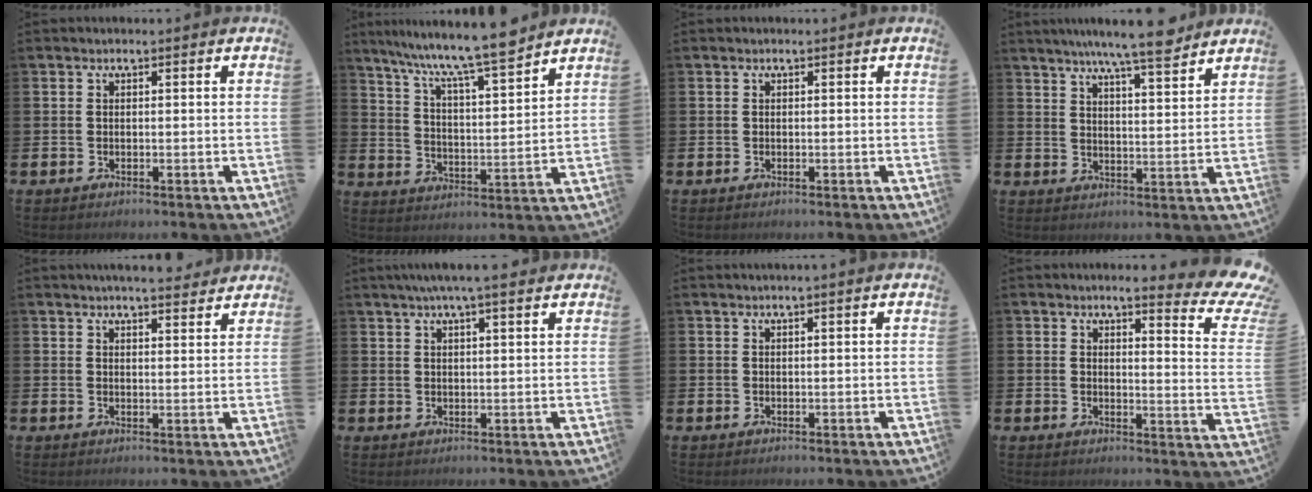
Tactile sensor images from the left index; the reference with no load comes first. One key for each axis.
{"total": 0.5, "fx": 0.4, "fy": 0.0, "fz": 0.4, "tx": -0.012, "ty": 0.005, "tz": 0.007}
{"total": 0.0}
{"total": 7.9, "fx": 7.2, "fy": 0.1, "fz": 3.3, "tx": -0.062, "ty": -0.037, "tz": 0.124}
{"total": 4.2, "fx": 4.2, "fy": 0.1, "fz": 0.6, "tx": -0.011, "ty": -0.021, "tz": 0.073}
{"total": 4.4, "fx": 3.7, "fy": -0.1, "fz": 2.3, "tx": -0.044, "ty": -0.009, "tz": 0.064}
{"total": 0.5, "fx": 0.4, "fy": -0.2, "fz": 0.3, "tx": -0.008, "ty": 0.001, "tz": 0.008}
{"total": 4.8, "fx": 4.0, "fy": 0.7, "fz": 2.6, "tx": -0.032, "ty": -0.044, "tz": 0.056}